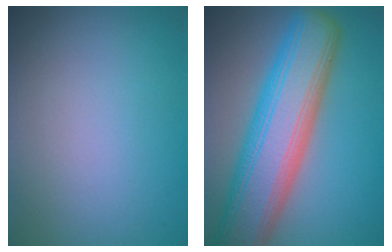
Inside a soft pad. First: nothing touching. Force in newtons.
{"total": 10.4, "press": 10.4, "slide": 0.6}